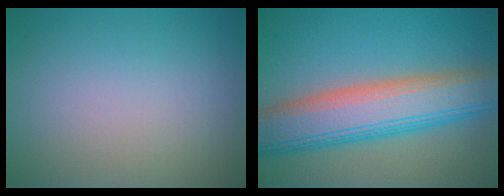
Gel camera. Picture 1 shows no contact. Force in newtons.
{"total": 9.7, "press": 9.7, "slide": 0.7}